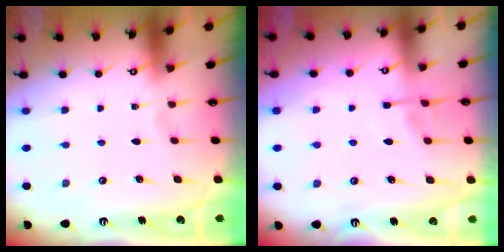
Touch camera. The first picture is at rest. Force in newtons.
{"total": 4.1, "press": 4.1, "slide": 0.7}